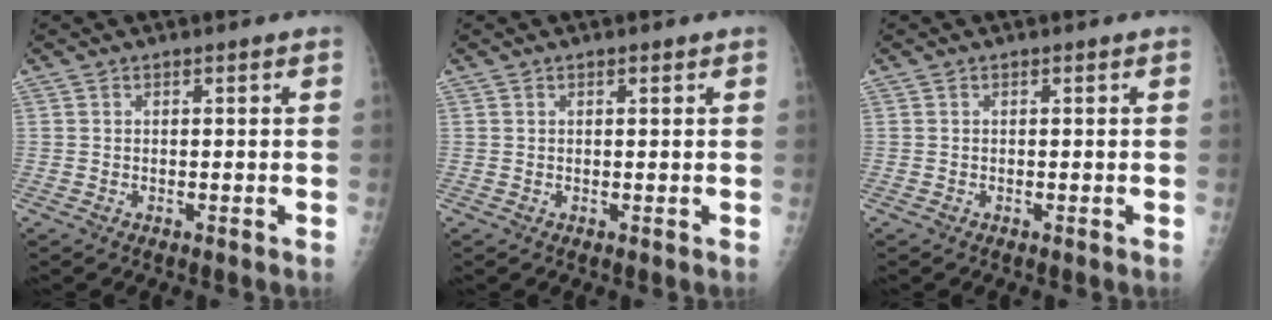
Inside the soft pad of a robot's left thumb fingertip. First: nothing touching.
{"total": 0.5, "force": [0.3, 0.2, 0.3], "torque": [-0.007, -0.002, 0.005]}
{"total": 0.0}